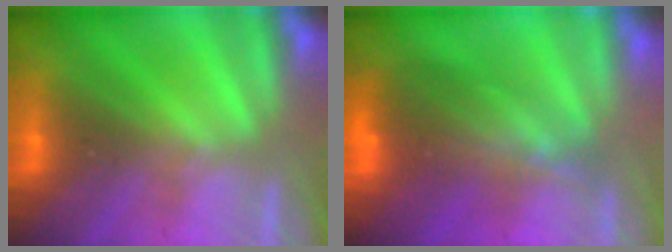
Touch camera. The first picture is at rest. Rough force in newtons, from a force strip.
{"total": 5.7}